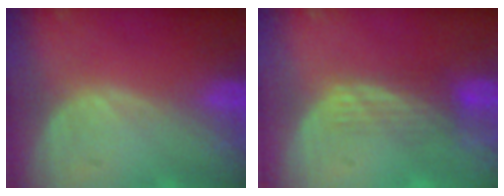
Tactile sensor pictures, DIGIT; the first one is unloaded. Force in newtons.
{"total": 3.5, "press": 3.1, "slide": 1.6}